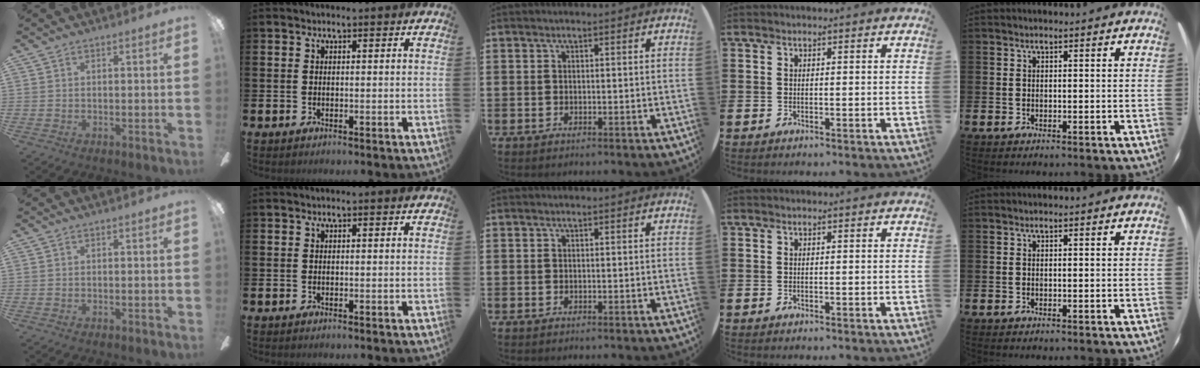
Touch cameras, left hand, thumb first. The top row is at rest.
{}